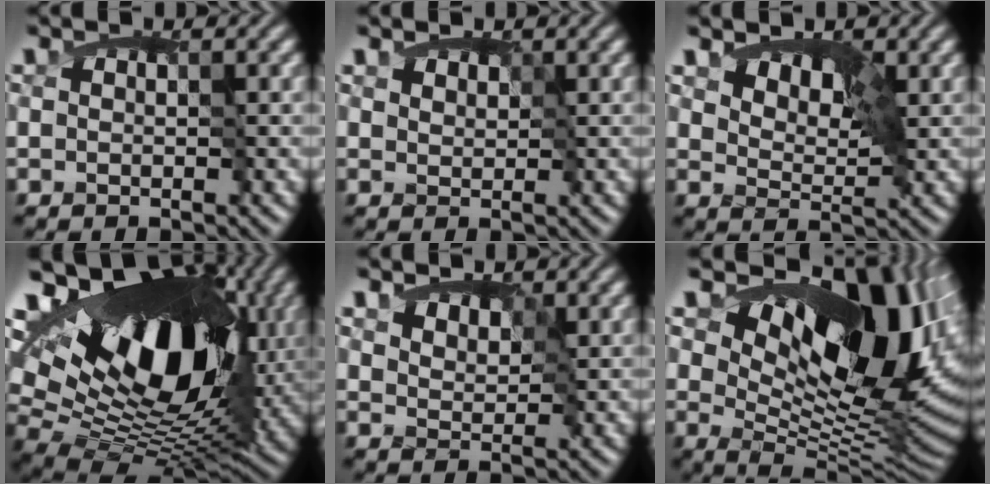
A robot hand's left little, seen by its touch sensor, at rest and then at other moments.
{"total": 1.0, "force": [0.5, 0.8, 0.4], "torque": [-0.021, -0.001, 0.010]}
{"total": 3.1, "force": [1.1, 2.0, 2.0], "torque": [-0.042, -0.004, 0.020]}
{"total": 17.9, "force": [4.4, 10.0, 14.2], "torque": [-0.236, 0.034, 0.068]}
{"total": 1.7, "force": [0.8, 1.2, 0.8], "torque": [-0.027, -0.004, 0.015]}
{"total": 13.8, "force": [4.6, 7.6, 10.5], "torque": [-0.150, 0.004, 0.084]}